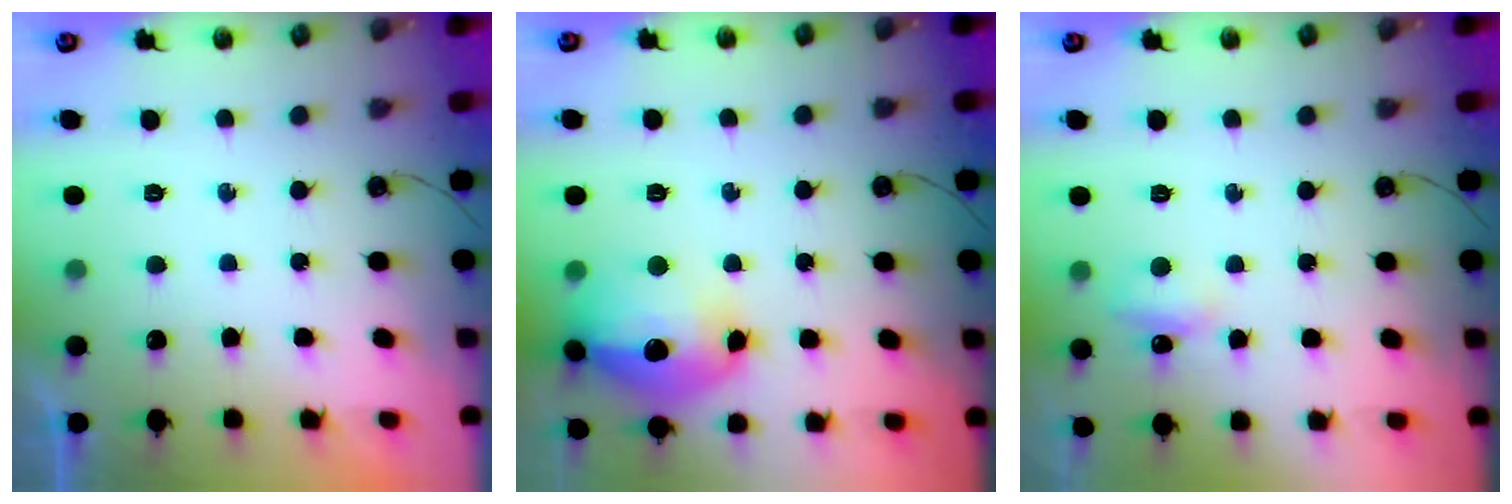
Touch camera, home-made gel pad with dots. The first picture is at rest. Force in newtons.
{"total": 18.8, "press": 18.8, "slide": 1.1}
{"total": 6.0, "press": 5.9, "slide": 1.1}